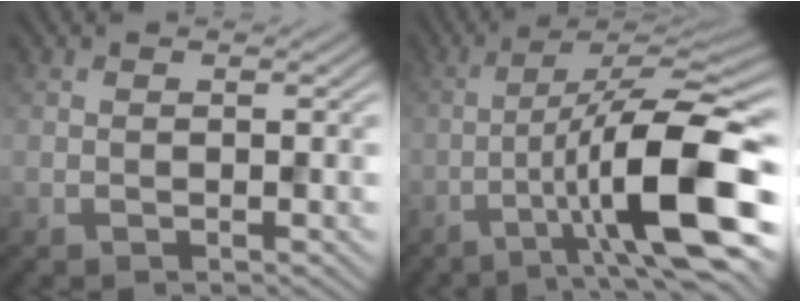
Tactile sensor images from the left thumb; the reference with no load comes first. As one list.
[{"total": 14.4, "force": [-5.0, 3.1, 13.2], "torque": [-0.203, 0.015, -0.087]}]